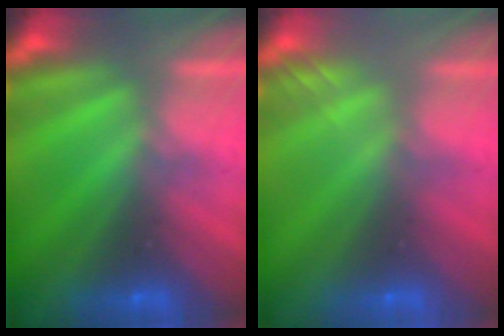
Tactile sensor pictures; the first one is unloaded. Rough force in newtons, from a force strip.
{"total": 2.0}